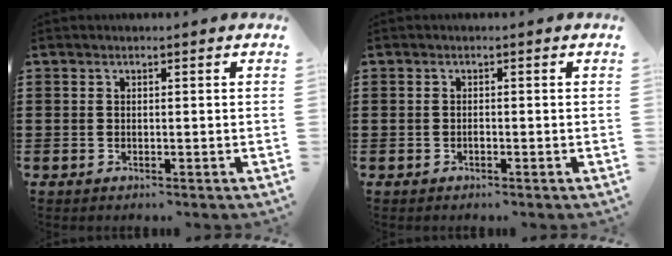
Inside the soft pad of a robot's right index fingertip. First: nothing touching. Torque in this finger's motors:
{"motor_torque": [2.14, 0.00, 0.08, 0.01]}